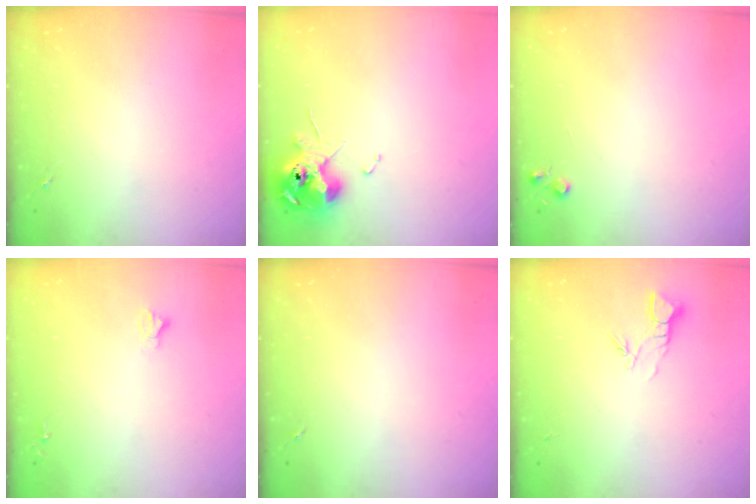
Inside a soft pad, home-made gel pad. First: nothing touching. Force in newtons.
{"total": 10.8, "press": 10.7, "slide": 1.7}
{"total": 4.4, "press": 4.3, "slide": 0.5}
{"total": 2.4, "press": 2.4, "slide": 0.2}
{"total": 0.0}
{"total": 3.4, "press": 3.4, "slide": 0.2}